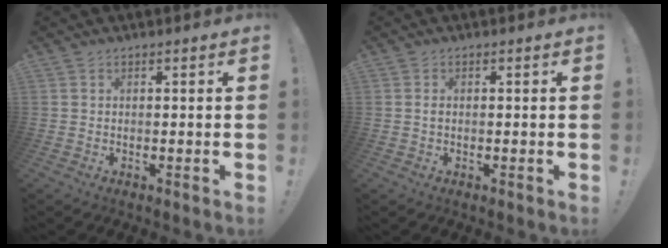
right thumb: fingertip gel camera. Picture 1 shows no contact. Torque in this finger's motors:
{"motor_torque": [-0.16, -0.01, -0.14, 0.07, -0.03]}